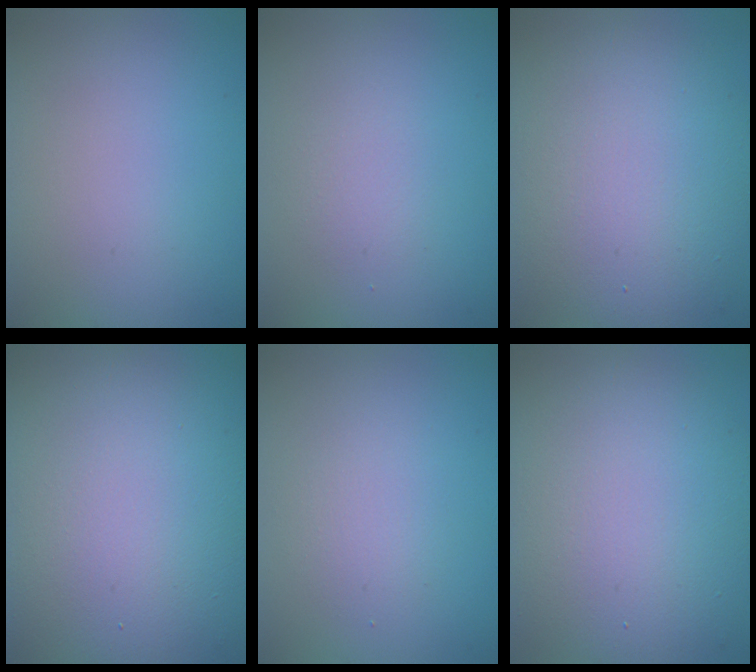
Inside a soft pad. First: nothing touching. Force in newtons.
{"total": 1.4, "press": 1.4, "slide": 0.0}
{"total": 10.1, "press": 10.1, "slide": 0.7}
{"total": 24.8, "press": 24.8, "slide": 1.0}
{"total": 2.0, "press": 2.0, "slide": 0.2}
{"total": 10.8, "press": 10.8, "slide": 0.9}